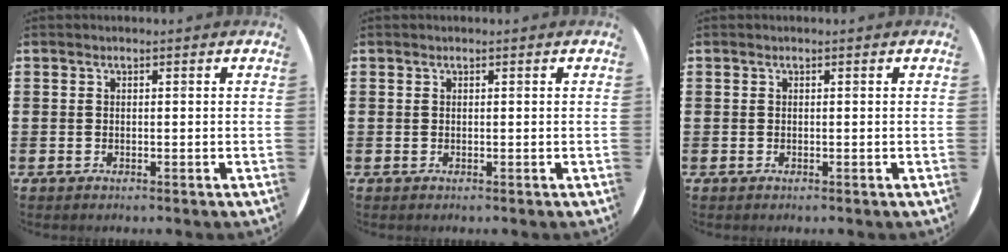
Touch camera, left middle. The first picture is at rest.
{"total": 0.0}
{"total": 0.0}